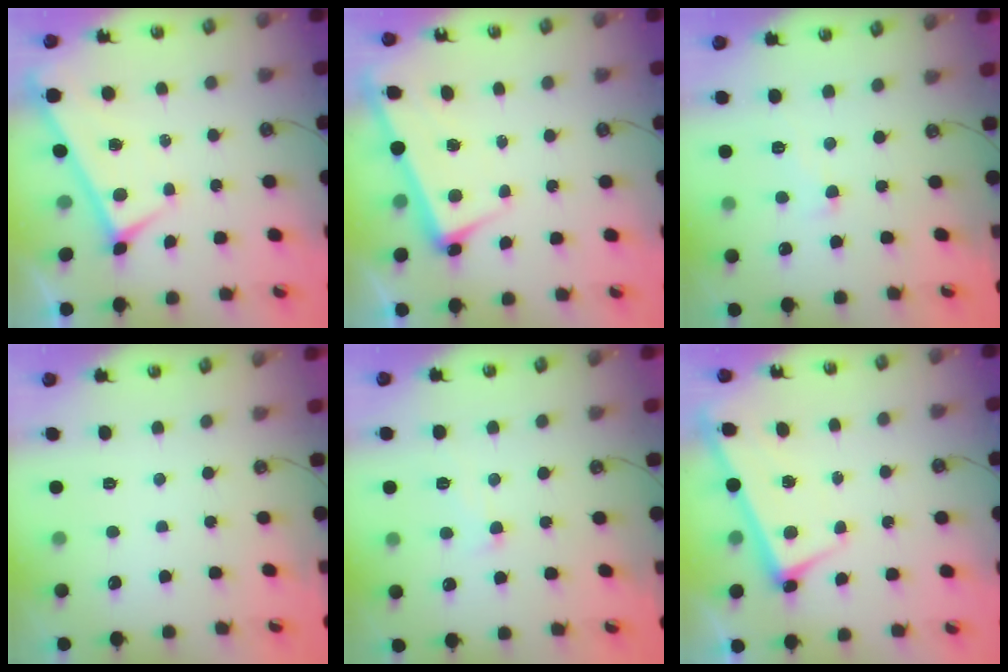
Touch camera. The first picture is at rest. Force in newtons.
{"total": 2.5, "press": 2.4, "slide": 0.7}
{"total": 1.7, "press": 1.7, "slide": 0.2}
{"total": 0.0}
{"total": 2.4, "press": 2.4, "slide": 0.5}
{"total": 2.8, "press": 2.7, "slide": 0.4}